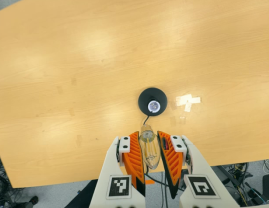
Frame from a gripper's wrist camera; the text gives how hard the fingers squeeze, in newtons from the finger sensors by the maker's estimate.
{"total": 18.7, "left": 19.9, "right": 17.5}